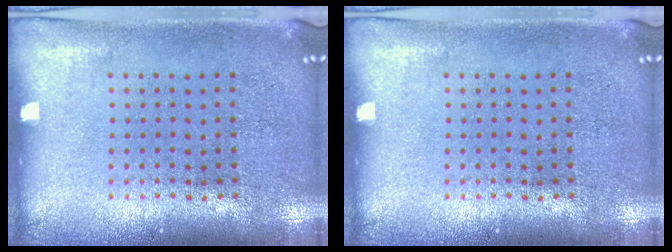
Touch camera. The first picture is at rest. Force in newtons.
{"total": 0.0}